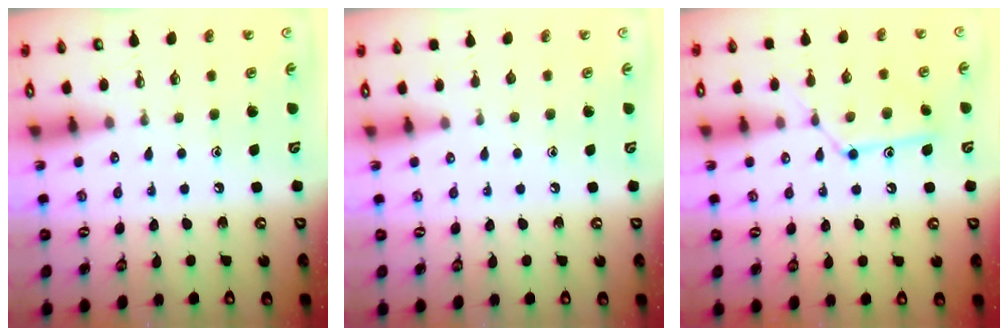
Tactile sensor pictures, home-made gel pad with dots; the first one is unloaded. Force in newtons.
{"total": 0.0}
{"total": 13.3, "press": 13.3, "slide": 1.0}